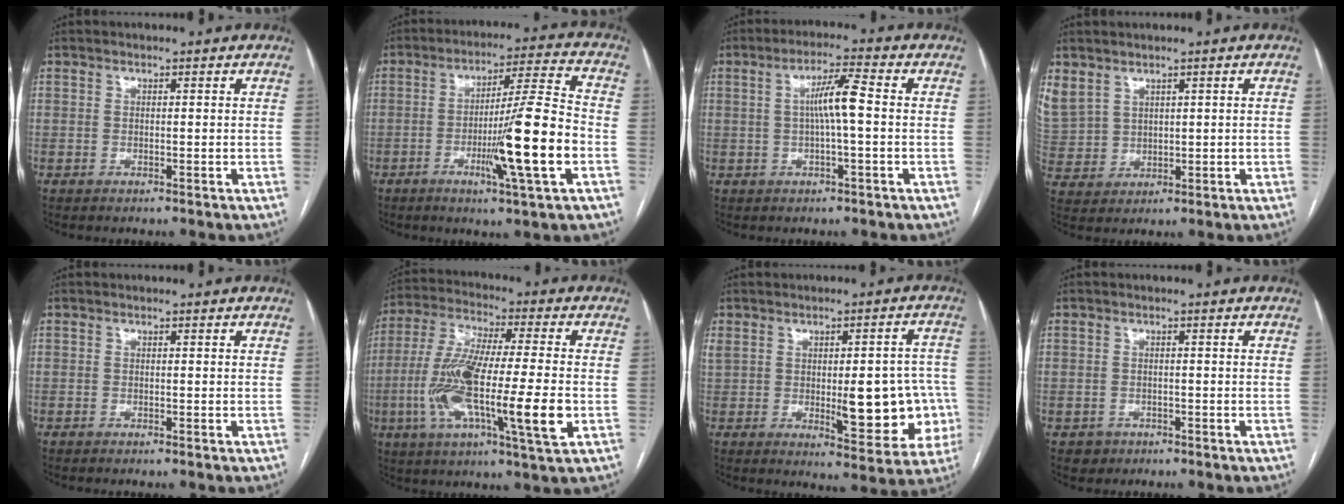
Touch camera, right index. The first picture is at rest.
{"total": 14.4, "force": [-4.0, -0.6, 13.8], "torque": [-0.225, -0.009, -0.069]}
{"total": 5.8, "force": [0.1, 0.1, 5.8], "torque": [-0.104, 0.012, 0.002]}
{"total": 10.4, "force": [5.3, 8.0, 4.1], "torque": [-0.136, 0.021, 0.133]}
{"total": 0.0}
{"total": 18.9, "force": [-4.0, 1.9, 18.3], "torque": [-0.344, -0.014, -0.072]}
{"total": 15.6, "force": [-1.4, 5.9, 14.4], "torque": [-0.193, 0.021, 0.005]}
{"total": 2.2, "force": [-1.1, 2.0, 0.0], "torque": [0.003, 0.009, -0.016]}